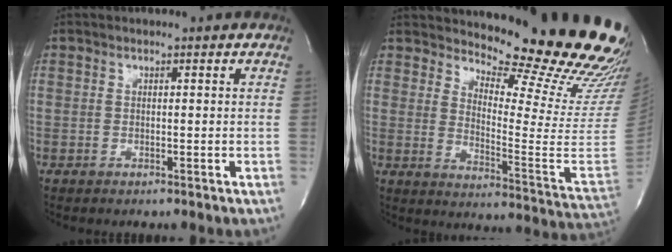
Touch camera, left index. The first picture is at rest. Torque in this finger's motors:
{"motor_torque": [0.18, -0.20, 0.52, 0.10]}